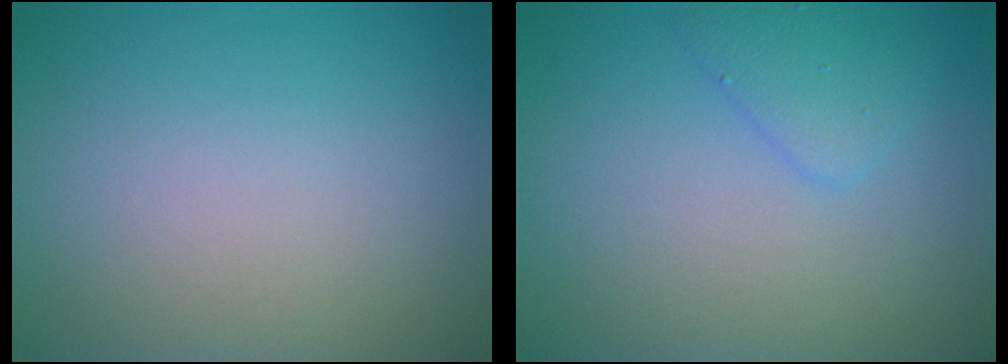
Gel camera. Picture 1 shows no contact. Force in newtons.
{"total": 1.9, "press": 1.9, "slide": 0.0}